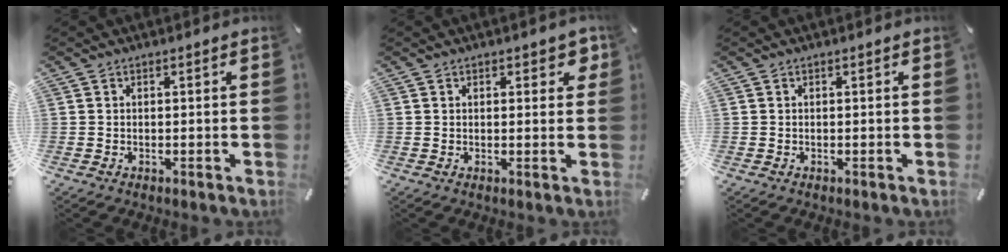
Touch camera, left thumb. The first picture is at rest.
{"total": 2.8, "force": [1.4, 1.7, 1.8], "torque": [-0.015, -0.002, 0.018]}
{"total": 0.0}